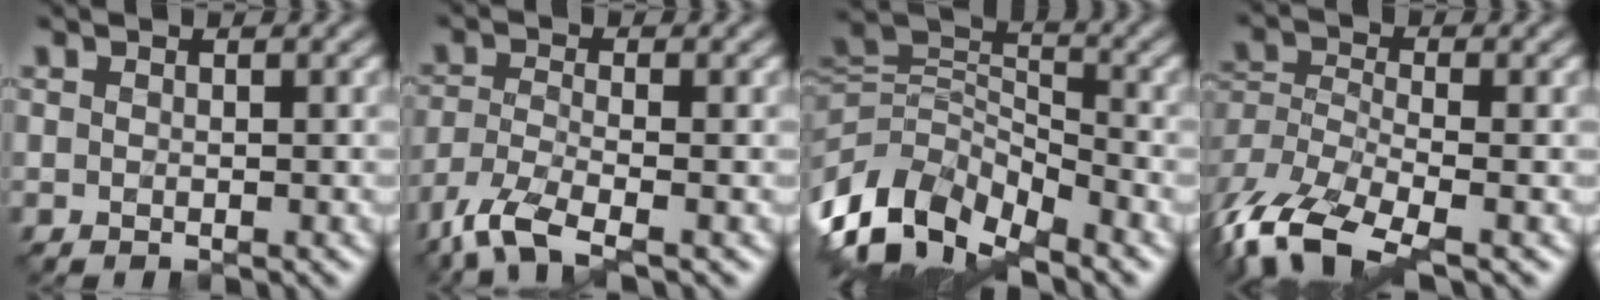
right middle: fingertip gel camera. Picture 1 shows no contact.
{"total": 5.3, "force": [-3.7, 1.4, 3.6], "torque": [-0.085, -0.015, -0.083]}
{"total": 10.7, "force": [-5.7, 5.7, 7.0], "torque": [-0.140, -0.013, -0.109]}
{"total": 9.1, "force": [-5.8, 3.5, 6.1], "torque": [-0.133, -0.016, -0.120]}